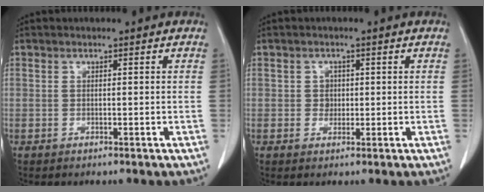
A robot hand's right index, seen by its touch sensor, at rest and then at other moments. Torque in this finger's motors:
{"motor_torque": [0.11, -0.09, 0.02, 0.01]}